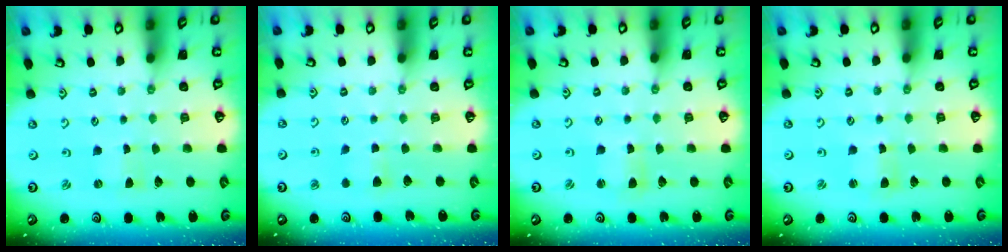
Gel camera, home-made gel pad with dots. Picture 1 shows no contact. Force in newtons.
{"total": 3.7, "press": 3.6, "slide": 0.5}
{"total": 2.7, "press": 2.7, "slide": 0.4}
{"total": 2.1, "press": 2.1, "slide": 0.4}